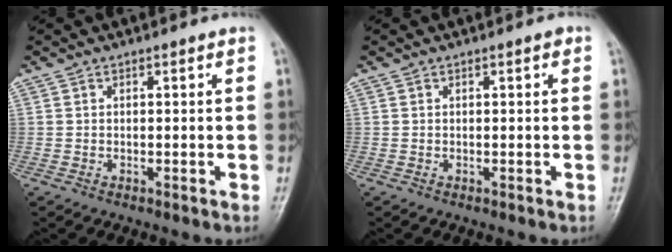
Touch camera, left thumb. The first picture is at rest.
{"total": 0.6, "force": [0.3, 0.2, 0.5], "torque": [-0.008, 0.001, 0.002]}